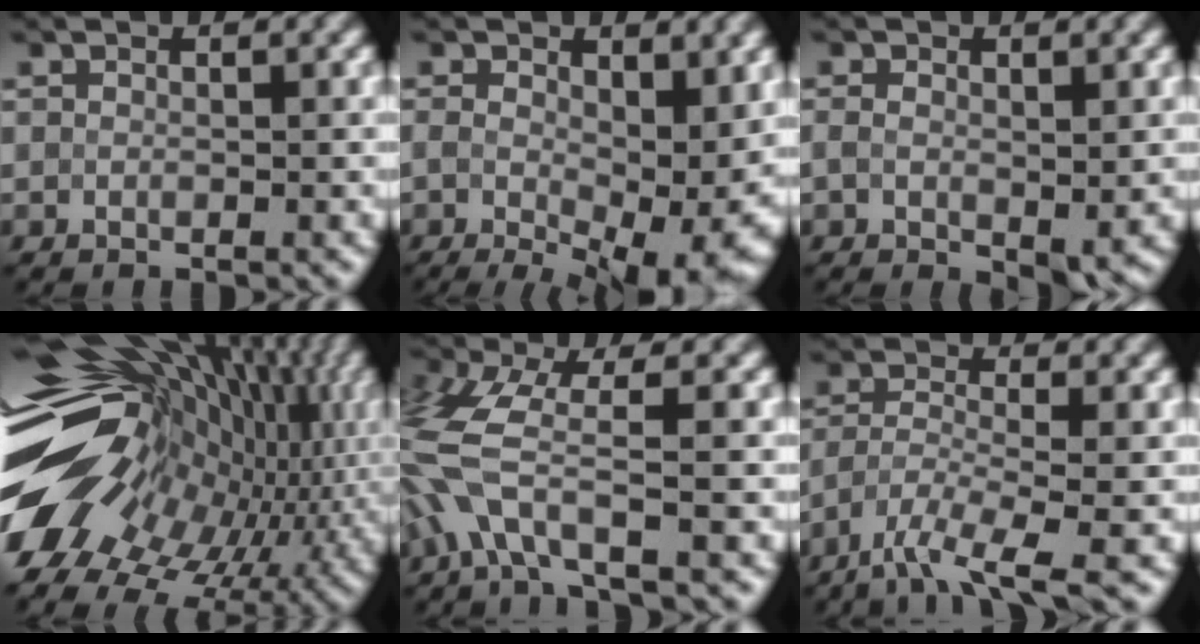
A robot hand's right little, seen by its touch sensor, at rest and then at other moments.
{"total": 10.9, "force": [-1.2, 5.4, 9.4], "torque": [-0.149, -0.025, 0.002]}
{"total": 3.2, "force": [-0.7, 1.7, 2.7], "torque": [-0.050, -0.004, -0.002]}
{"total": 18.4, "force": [-0.4, 11.7, 14.2], "torque": [-0.220, -0.013, 0.021]}
{"total": 6.1, "force": [-2.9, 1.5, 5.1], "torque": [-0.132, 0.004, -0.060]}
{"total": 5.6, "force": [-4.2, 0.8, 3.5], "torque": [-0.059, -0.005, -0.081]}